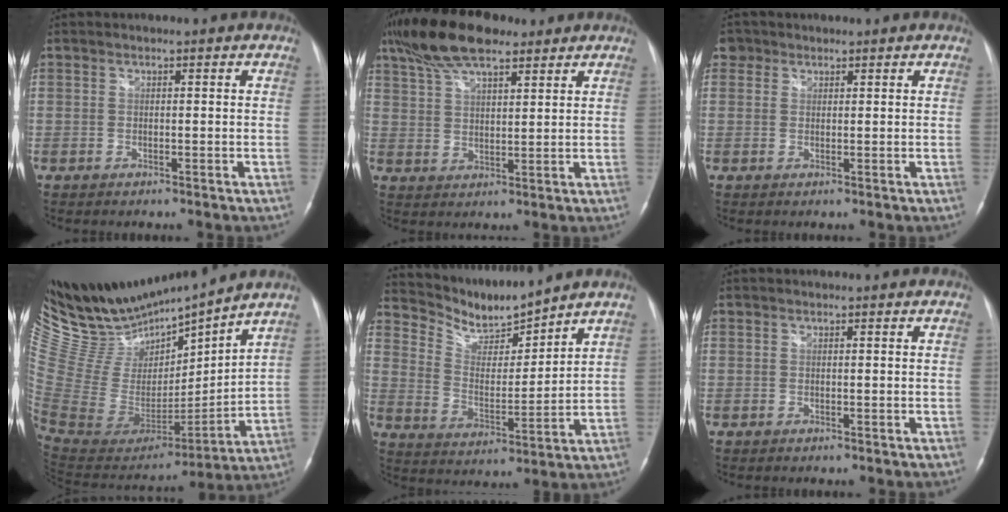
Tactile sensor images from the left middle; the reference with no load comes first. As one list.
[{"total": 12.2, "force": [9.0, 3.8, 7.3], "torque": [-0.148, 0.026, 0.162]}, {"total": 2.5, "force": [1.4, 2.0, 0.2], "torque": [0.003, 0.010, 0.020]}, {"total": 23.1, "force": [21.0, 4.2, 8.6], "torque": [-0.171, -0.013, 0.384]}, {"total": 9.1, "force": [9.0, 0.7, 1.2], "torque": [-0.034, -0.006, 0.180]}, {"total": 0.0}]